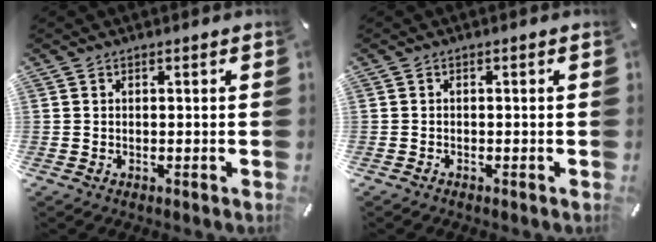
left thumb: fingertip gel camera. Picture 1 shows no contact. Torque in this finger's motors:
{"motor_torque": [0.09, 0.03, -0.04, -0.09, 0.02]}